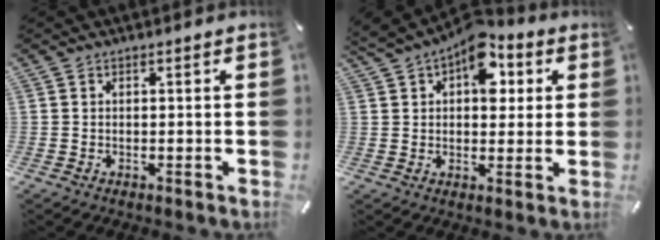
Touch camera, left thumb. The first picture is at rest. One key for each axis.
{"total": 11.0, "fx": 5.5, "fy": 6.8, "fz": 6.6, "tx": -0.089, "ty": -0.028, "tz": 0.094}